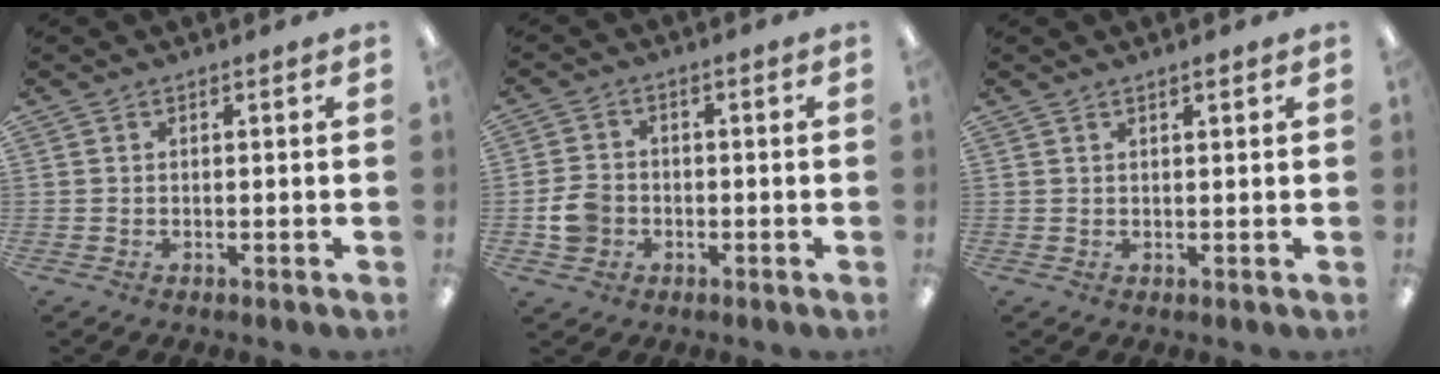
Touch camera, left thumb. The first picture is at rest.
{"total": 5.4, "force": [-1.5, 4.5, 2.5], "torque": [-0.055, 0.008, -0.026]}
{"total": 1.2, "force": [1.0, 0.2, 0.7], "torque": [-0.014, 0.000, 0.018]}